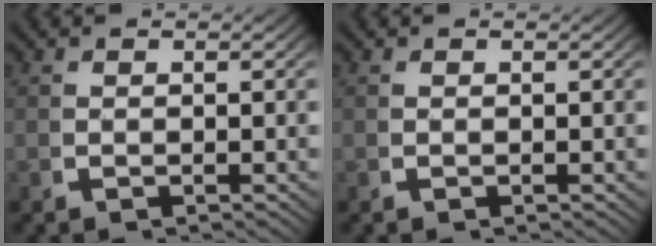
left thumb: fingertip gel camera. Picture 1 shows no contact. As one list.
[{"total": 0.0}]